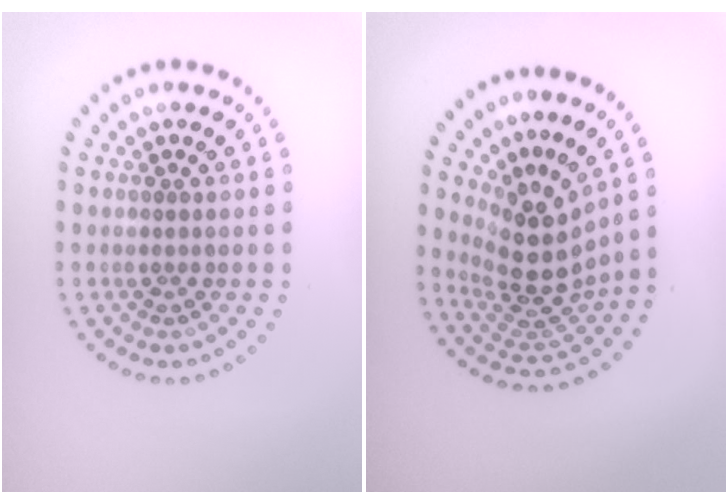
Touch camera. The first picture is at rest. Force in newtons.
{"total": 4.8, "press": 3.5, "slide": 3.2}